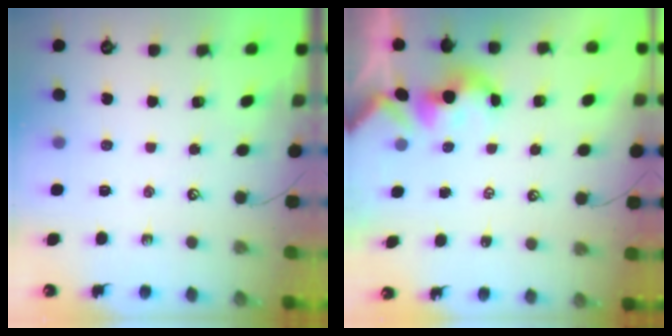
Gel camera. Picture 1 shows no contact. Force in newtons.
{"total": 1.7, "press": 1.6, "slide": 0.3}